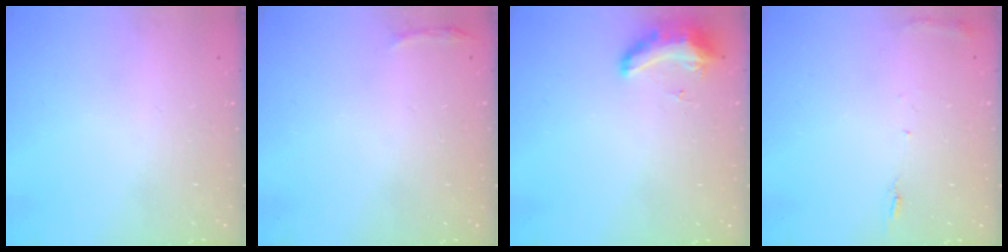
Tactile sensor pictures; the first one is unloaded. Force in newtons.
{"total": 3.0, "press": 1.9, "slide": 2.3}
{"total": 8.7, "press": 8.5, "slide": 1.6}
{"total": 5.7, "press": 5.7, "slide": 0.6}